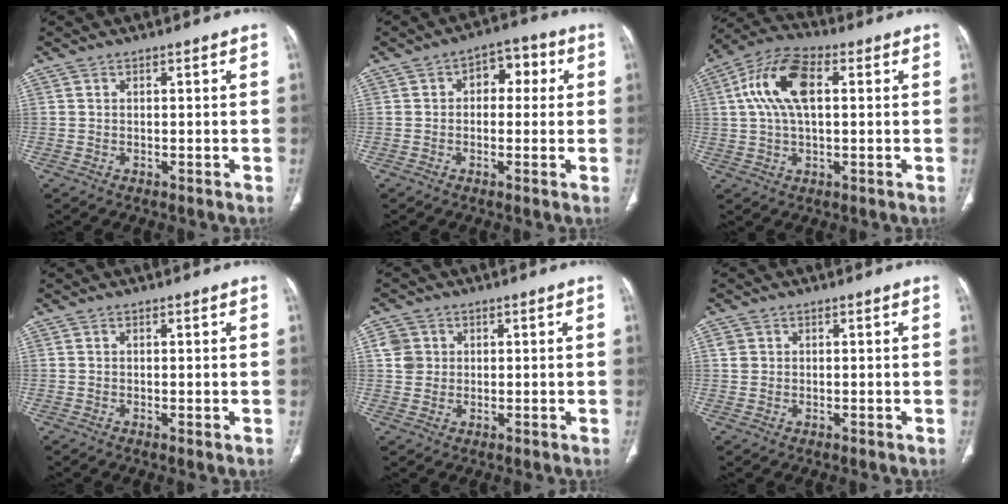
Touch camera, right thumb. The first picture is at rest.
{"total": 6.6, "force": [1.3, 4.4, 4.7], "torque": [-0.027, 0.018, 0.009]}
{"total": 12.4, "force": [2.6, 6.3, 10.4], "torque": [-0.211, 0.026, 0.045]}
{"total": 0.7, "force": [-0.1, 0.1, 0.6], "torque": [-0.014, -0.003, -0.002]}
{"total": 3.9, "force": [0.9, 3.7, 0.9], "torque": [0.003, 0.000, 0.016]}
{"total": 1.5, "force": [0.5, 1.4, 0.3], "torque": [0.003, 0.001, 0.007]}